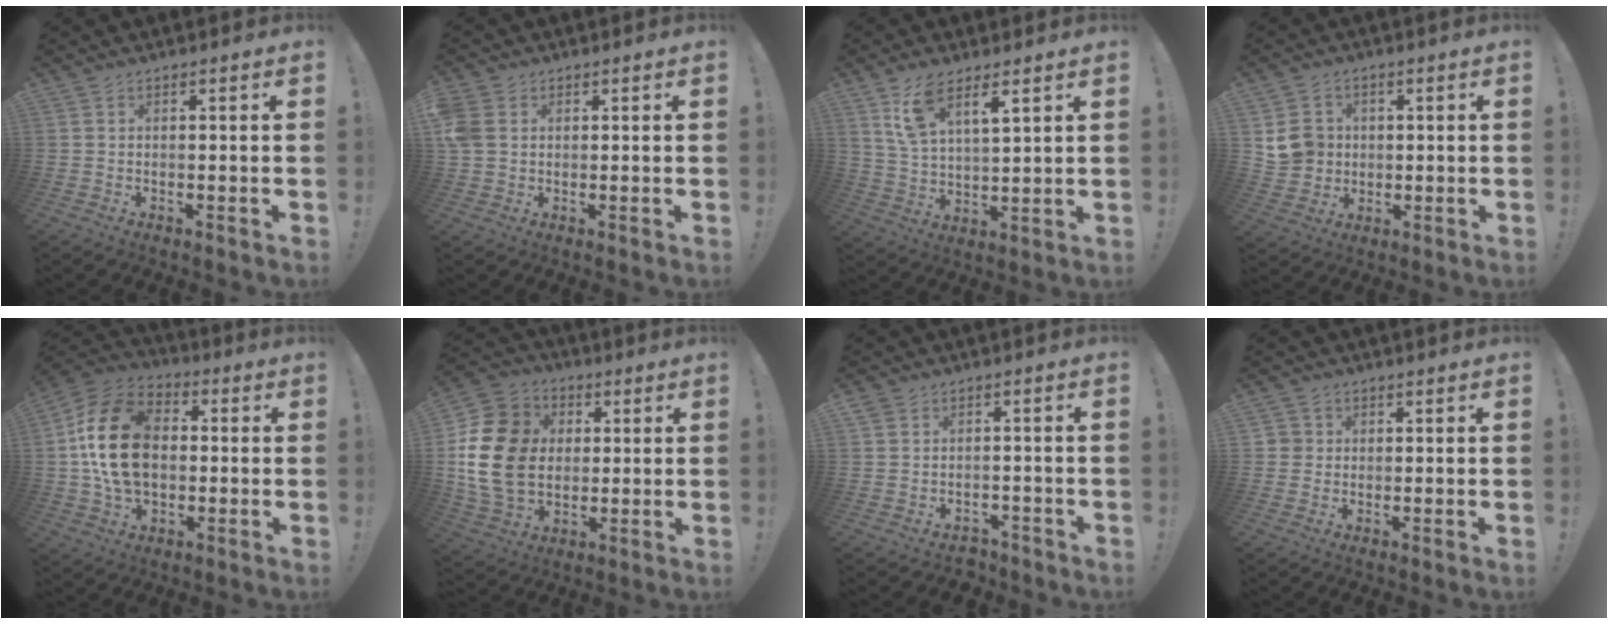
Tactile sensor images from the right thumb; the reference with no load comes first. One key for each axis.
{"total": 6.1, "fx": 1.3, "fy": 4.9, "fz": 3.5, "tx": -0.072, "ty": 0.007, "tz": 0.029}
{"total": 9.4, "fx": 6.6, "fy": 3.6, "fz": 5.7, "tx": -0.098, "ty": -0.030, "tz": 0.122}
{"total": 8.4, "fx": 1.7, "fy": 7.9, "fz": 2.6, "tx": -0.036, "ty": -0.006, "tz": 0.042}
{"total": 21.4, "fx": 1.3, "fy": 15.2, "fz": 15.0, "tx": -0.262, "ty": 0.020, "tz": 0.031}
{"total": 19.9, "fx": 1.4, "fy": 15.6, "fz": 12.2, "tx": -0.223, "ty": 0.012, "tz": 0.034}
{"total": 3.4, "fx": -0.9, "fy": 3.2, "fz": 0.7, "tx": -0.012, "ty": 0.008, "tz": -0.012}
{"total": 2.6, "fx": 0.5, "fy": 2.5, "fz": 0.4, "tx": -0.007, "ty": 0.002, "tz": 0.010}